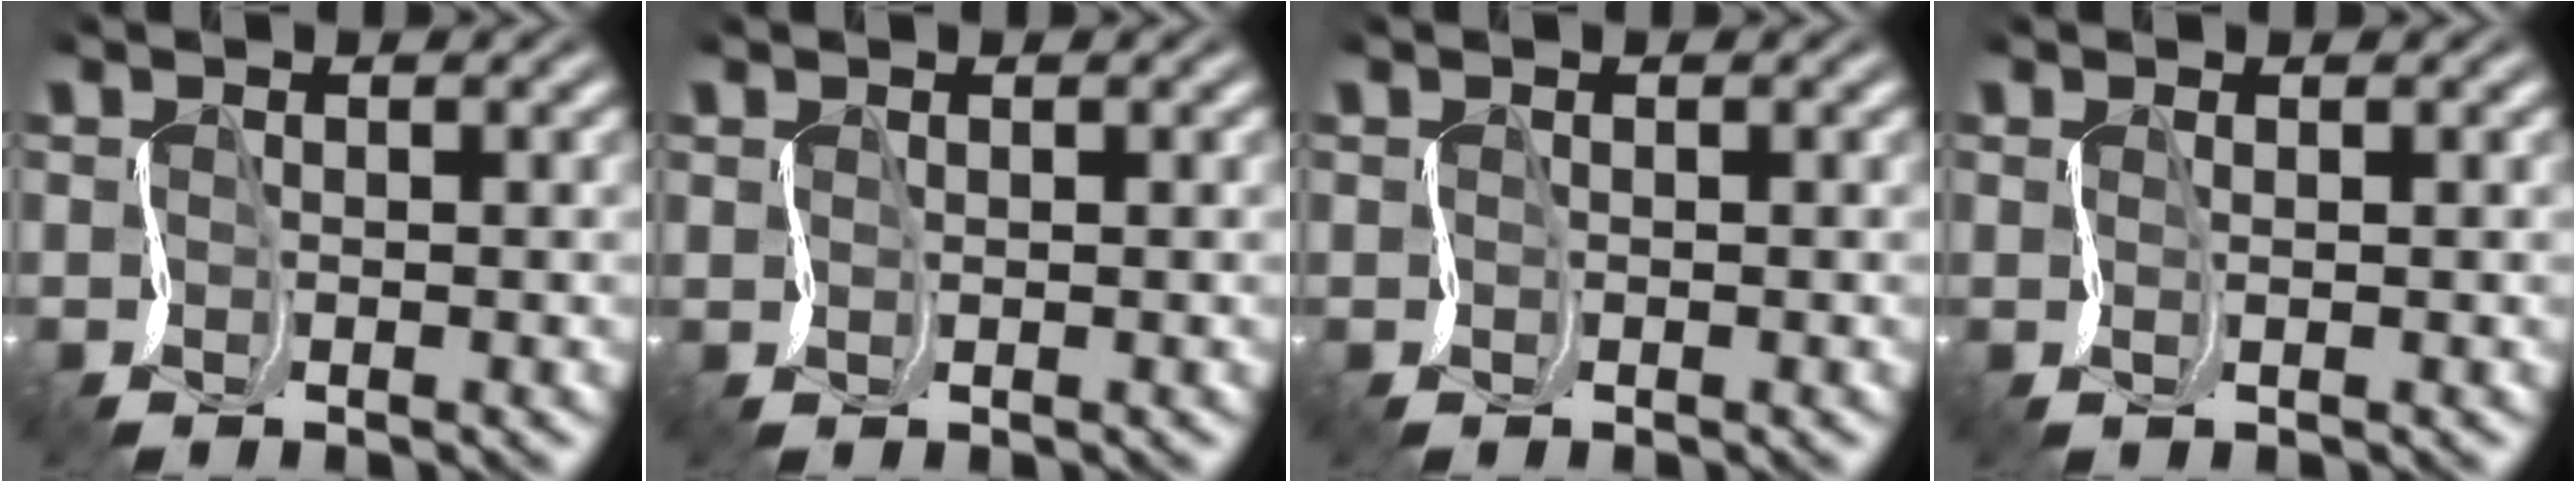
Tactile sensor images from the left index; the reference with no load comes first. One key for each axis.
{"total": 0.7, "fx": 0.6, "fy": -0.2, "fz": -0.2, "tx": -0.002, "ty": 0.003, "tz": 0.014}
{"total": 0.0}
{"total": 0.7, "fx": 0.7, "fy": 0.0, "fz": 0.2, "tx": -0.005, "ty": 0.007, "tz": 0.013}